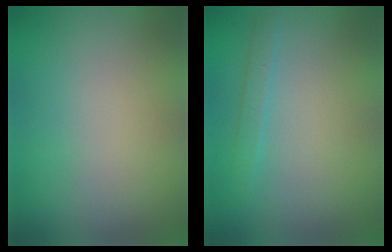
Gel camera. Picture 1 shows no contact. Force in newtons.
{"total": 1.1, "press": 1.1, "slide": 0.1}